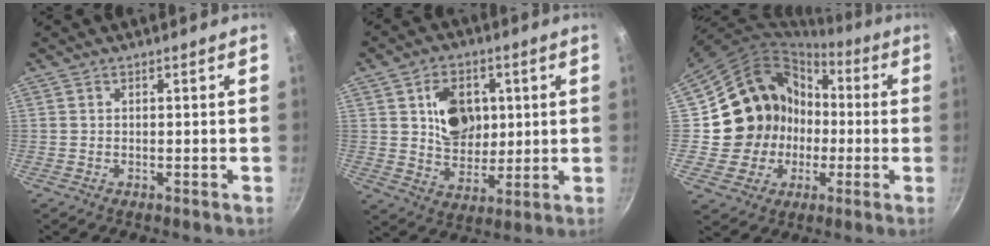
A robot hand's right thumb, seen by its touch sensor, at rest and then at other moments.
{"total": 11.7, "force": [2.7, 9.0, 7.0], "torque": [-0.072, -0.014, 0.048]}
{"total": 16.5, "force": [-0.5, 15.8, 4.7], "torque": [-0.051, 0.038, -0.001]}